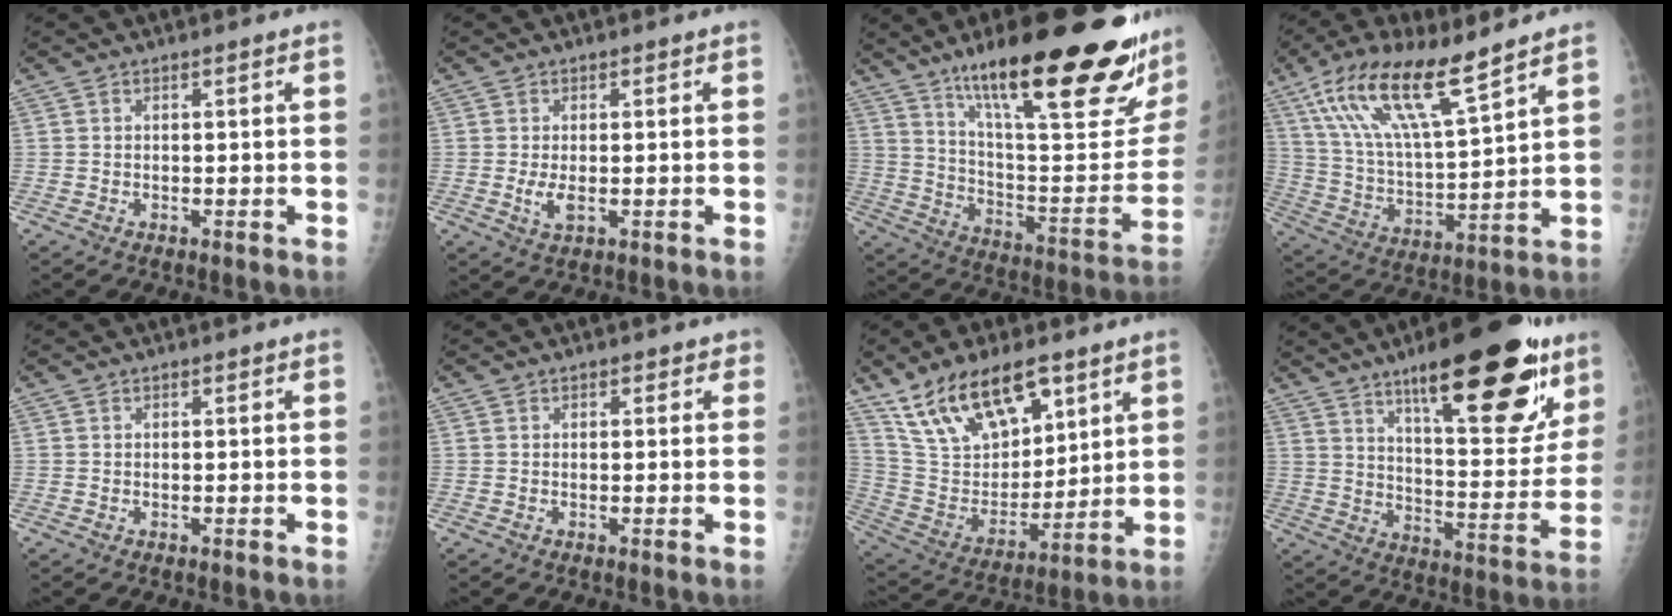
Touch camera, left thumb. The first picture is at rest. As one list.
[{"total": 2.8, "force": [-0.3, 1.4, 2.4], "torque": [-0.052, -0.008, -0.004]}, {"total": 33.4, "force": [20.9, 7.2, 25.0], "torque": [-0.295, -0.069, 0.324]}, {"total": 17.9, "force": [11.2, 4.6, 13.2], "torque": [-0.237, -0.043, 0.219]}, {"total": 0.0}, {"total": 1.6, "force": [0.8, 1.3, 0.4], "torque": [0.021, 0.000, 0.002]}, {"total": 19.4, "force": [12.0, 9.4, 11.9], "torque": [-0.171, -0.052, 0.234]}, {"total": 26.7, "force": [15.9, 8.5, 19.8], "torque": [-0.239, -0.062, 0.237]}]